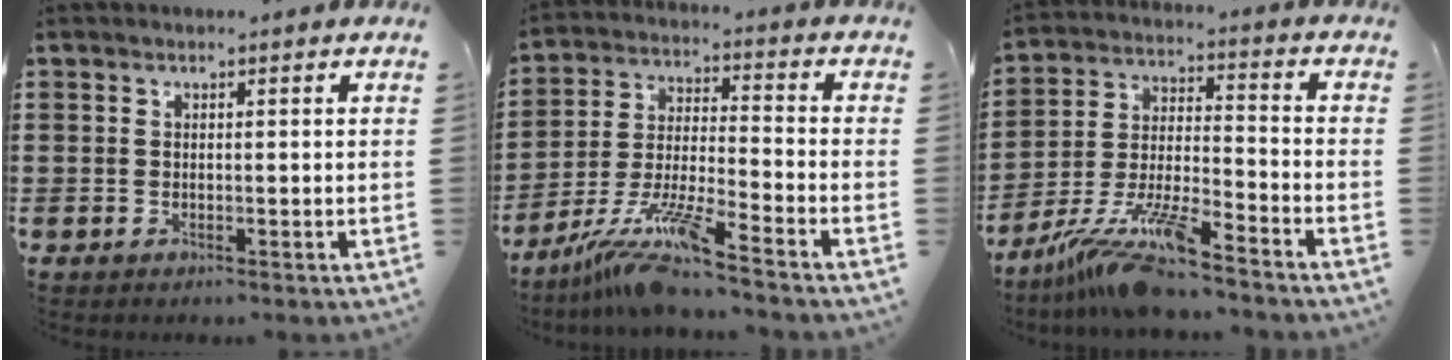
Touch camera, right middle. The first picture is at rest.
{"total": 10.8, "force": [-8.9, -0.2, 6.2], "torque": [-0.133, -0.009, -0.179]}
{"total": 11.5, "force": [-10.0, 0.1, 5.7], "torque": [-0.118, 0.003, -0.199]}